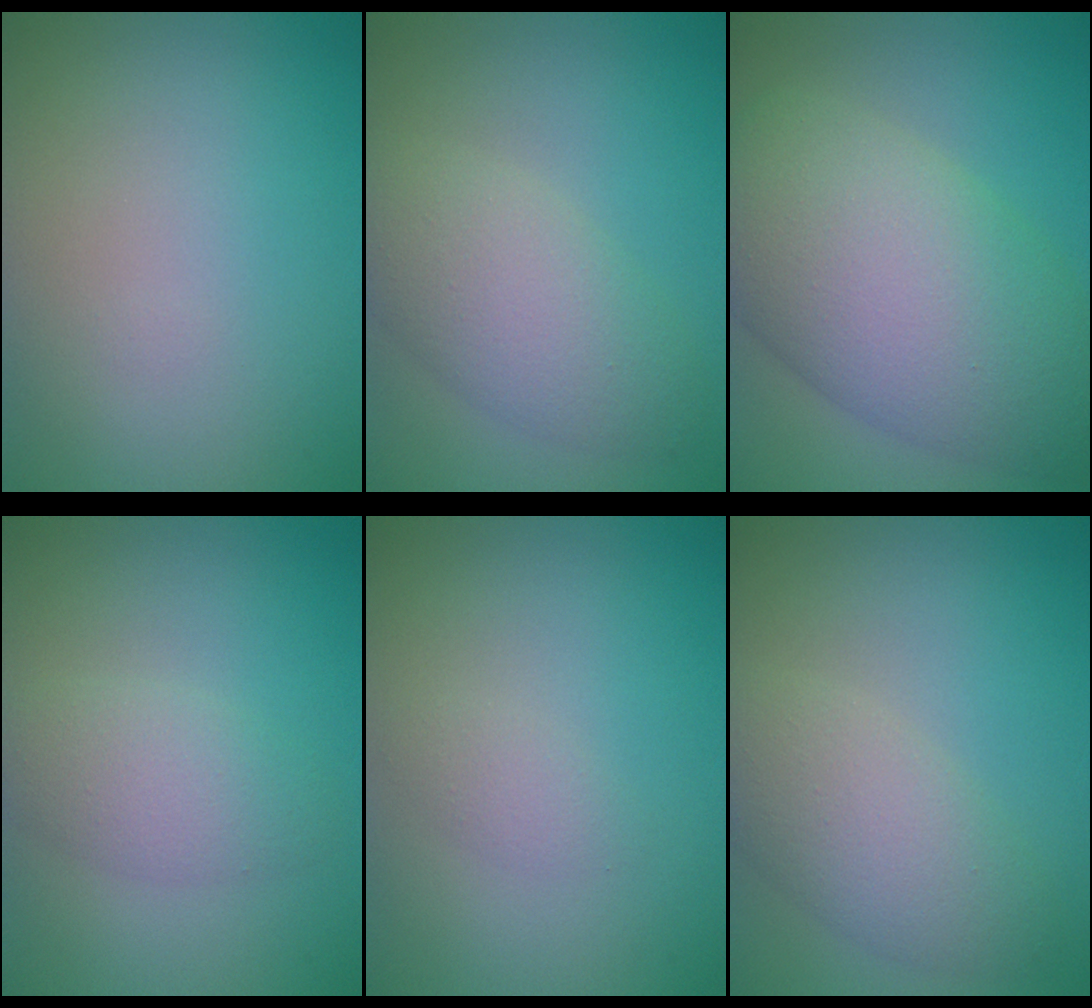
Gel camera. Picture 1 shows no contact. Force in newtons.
{"total": 5.0, "press": 5.0, "slide": 0.4}
{"total": 11.3, "press": 11.3, "slide": 0.3}
{"total": 2.9, "press": 2.9, "slide": 0.1}
{"total": 1.1, "press": 1.1, "slide": 0.1}
{"total": 4.3, "press": 4.3, "slide": 0.3}